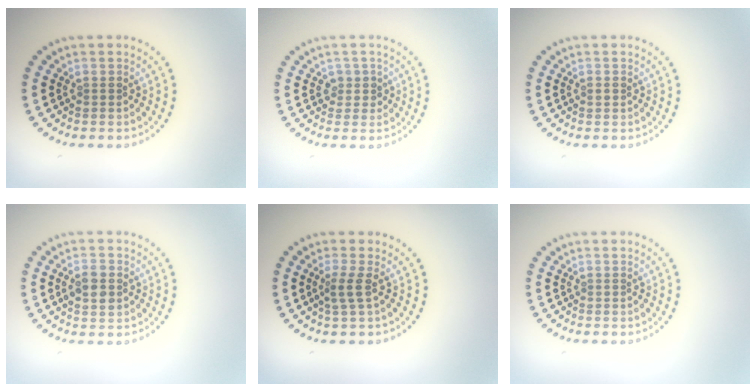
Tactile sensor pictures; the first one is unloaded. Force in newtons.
{"total": 1.5, "press": 1.3, "slide": 0.8}
{"total": 0.7, "press": 0.7, "slide": 0.1}
{"total": 2.7, "press": 2.7, "slide": 0.1}
{"total": 1.9, "press": 1.3, "slide": 1.3}
{"total": 0.0}